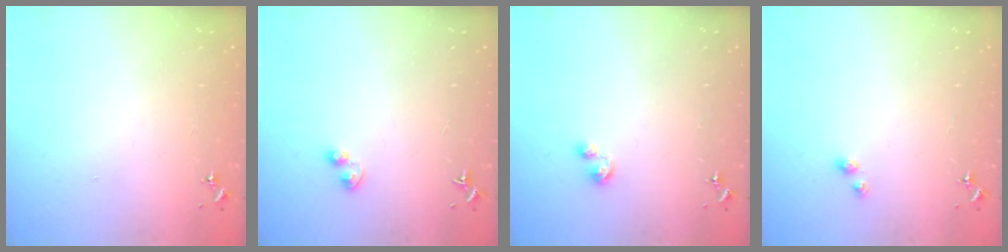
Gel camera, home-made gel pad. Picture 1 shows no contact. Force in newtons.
{"total": 3.2, "press": 3.1, "slide": 0.8}
{"total": 3.9, "press": 3.9, "slide": 0.4}
{"total": 2.8, "press": 2.8, "slide": 0.4}